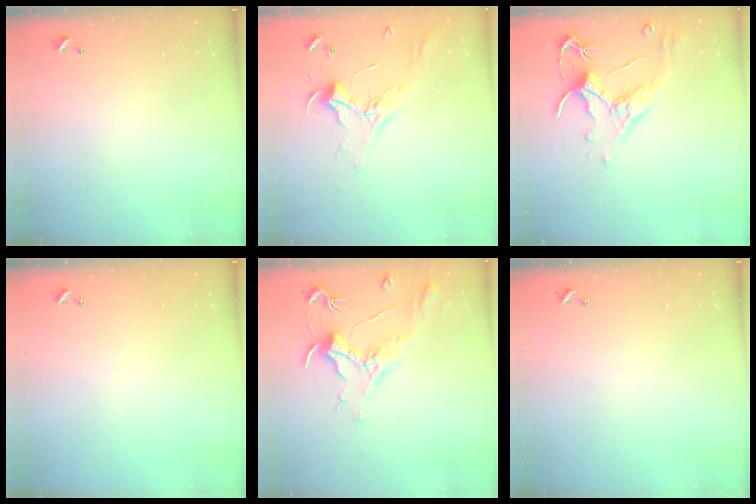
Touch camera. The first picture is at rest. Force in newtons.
{"total": 2.3, "press": 2.2, "slide": 0.8}
{"total": 2.4, "press": 2.0, "slide": 1.4}
{"total": 0.0}
{"total": 1.5, "press": 1.2, "slide": 1.0}
{"total": 0.0}